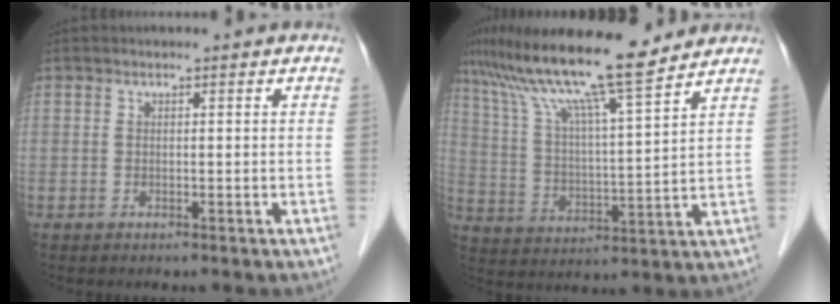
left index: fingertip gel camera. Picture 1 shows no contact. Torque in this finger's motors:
{"motor_torque": [0.99, -1.15, 1.05, 0.21]}